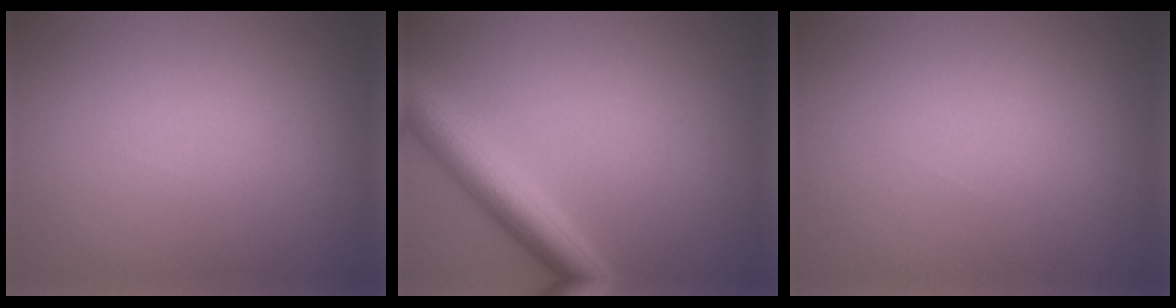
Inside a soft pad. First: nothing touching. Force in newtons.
{"total": 4.8, "press": 4.8, "slide": 0.1}
{"total": 0.0}